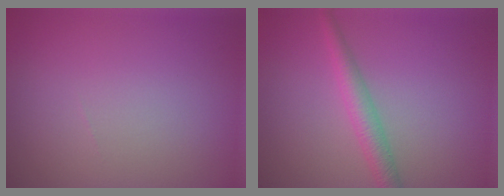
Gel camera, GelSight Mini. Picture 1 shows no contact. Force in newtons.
{"total": 2.6, "press": 2.6, "slide": 0.2}